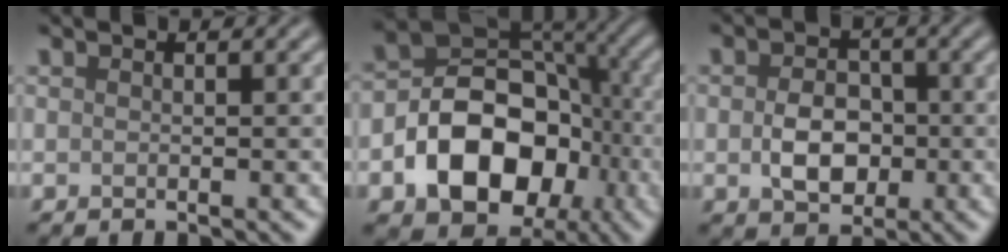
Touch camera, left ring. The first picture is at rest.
{"total": 10.9, "force": [-3.4, 7.9, 6.8], "torque": [-0.098, 0.003, -0.059]}
{"total": 4.1, "force": [-0.5, 3.0, 2.8], "torque": [-0.047, 0.001, -0.012]}